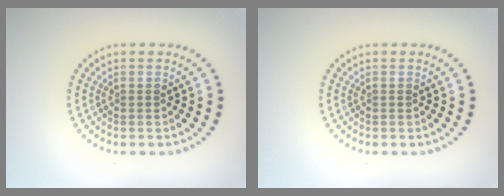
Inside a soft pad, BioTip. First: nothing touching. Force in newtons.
{"total": 0.0}